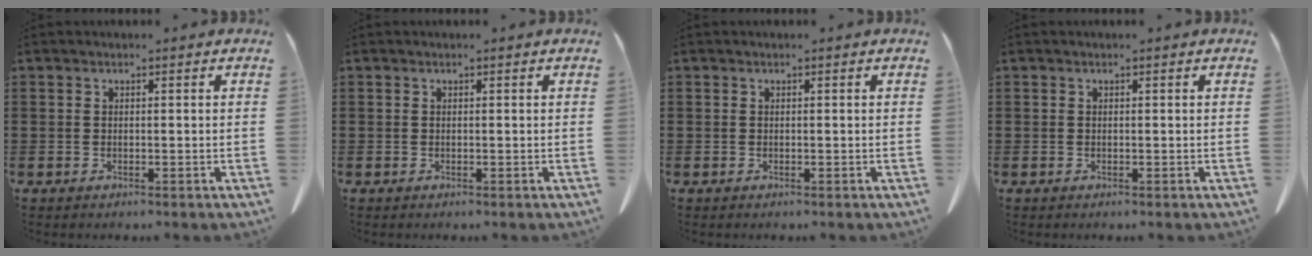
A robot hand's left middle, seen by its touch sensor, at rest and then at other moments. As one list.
[{"total": 0.0}, {"total": 0.0}, {"total": 0.0}]